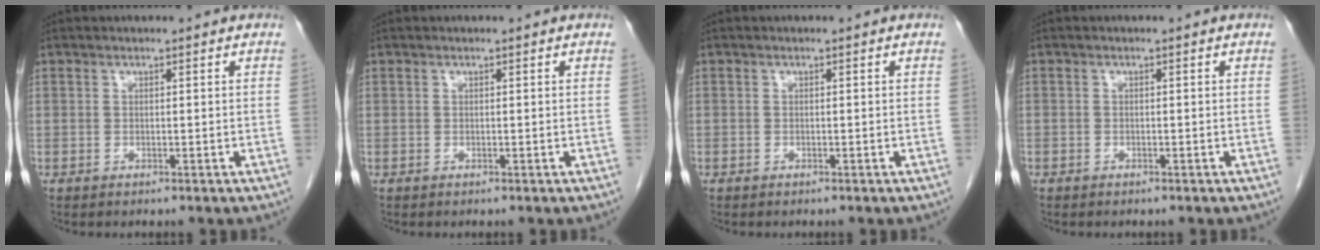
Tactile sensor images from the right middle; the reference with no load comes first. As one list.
[{"total": 0.0}, {"total": 0.0}, {"total": 0.6, "force": [-0.4, 0.5, 0.0], "torque": [-0.007, 0.003, -0.009]}]